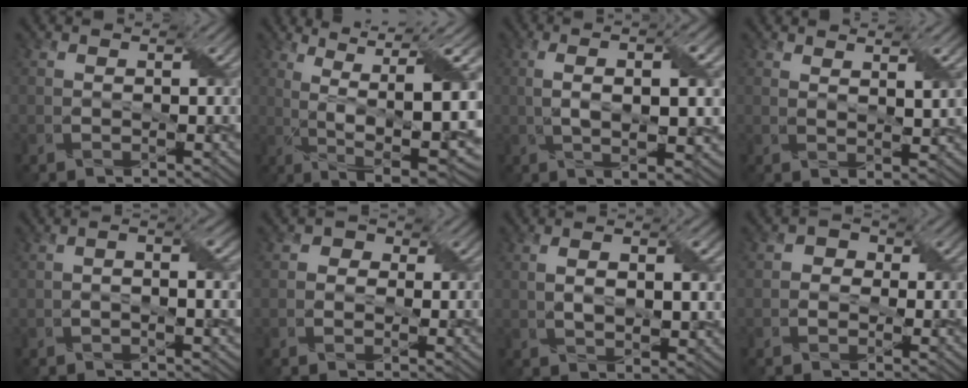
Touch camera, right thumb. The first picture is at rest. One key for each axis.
{"total": 14.5, "fx": 0.8, "fy": 4.1, "fz": 13.9, "tx": -0.219, "ty": 0.004, "tz": 0.027}
{"total": 8.9, "fx": 1.1, "fy": 2.2, "fz": 8.6, "tx": -0.142, "ty": 0.008, "tz": 0.020}
{"total": 3.3, "fx": 2.3, "fy": 0.4, "fz": 2.3, "tx": -0.048, "ty": 0.000, "tz": 0.045}
{"total": 3.0, "fx": -0.2, "fy": 0.7, "fz": 2.9, "tx": -0.053, "ty": 0.003, "tz": -0.007}
{"total": 2.2, "fx": 0.1, "fy": 2.1, "fz": 0.6, "tx": -0.003, "ty": 0.009, "tz": -0.015}
{"total": 5.5, "fx": 1.0, "fy": 2.9, "fz": 4.6, "tx": -0.067, "ty": -0.004, "tz": 0.019}
{"total": 2.4, "fx": -0.3, "fy": 2.3, "fz": 0.7, "tx": -0.006, "ty": 0.010, "tz": -0.018}